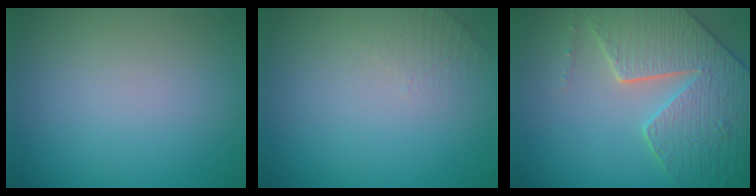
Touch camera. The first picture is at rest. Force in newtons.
{"total": 1.3, "press": 1.2, "slide": 0.3}
{"total": 7.7, "press": 6.1, "slide": 4.6}